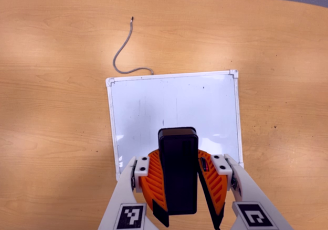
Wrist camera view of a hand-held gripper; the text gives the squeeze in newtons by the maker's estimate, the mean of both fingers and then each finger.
{"total": 10.3, "left": 10.2, "right": 10.4}